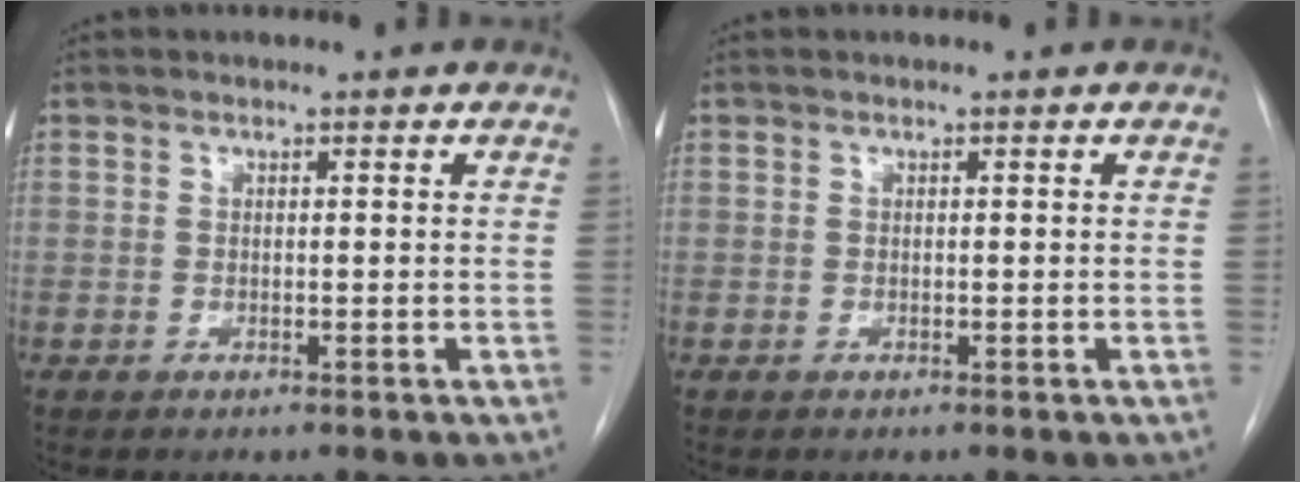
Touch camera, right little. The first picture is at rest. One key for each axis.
{"total": 0.0}